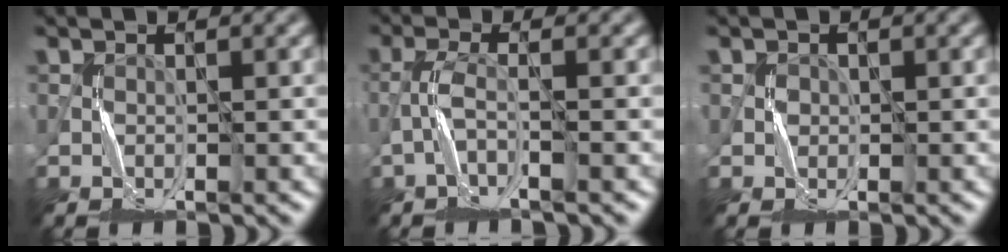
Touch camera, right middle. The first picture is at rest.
{"total": 1.7, "force": [-1.3, -0.1, 1.1], "torque": [-0.026, 0.011, -0.033]}
{"total": 1.0, "force": [0.2, 1.0, -0.1], "torque": [0.002, 0.002, 0.003]}